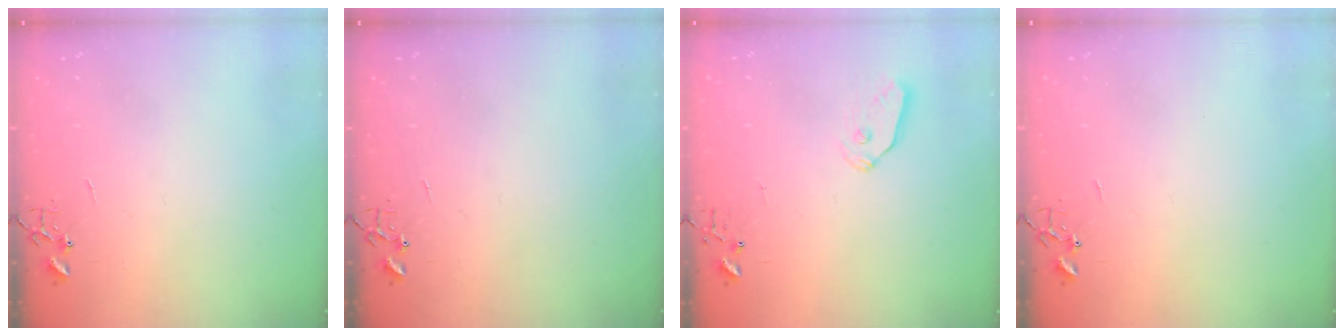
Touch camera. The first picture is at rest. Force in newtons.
{"total": 0.0}
{"total": 6.3, "press": 6.3, "slide": 0.1}
{"total": 0.0}